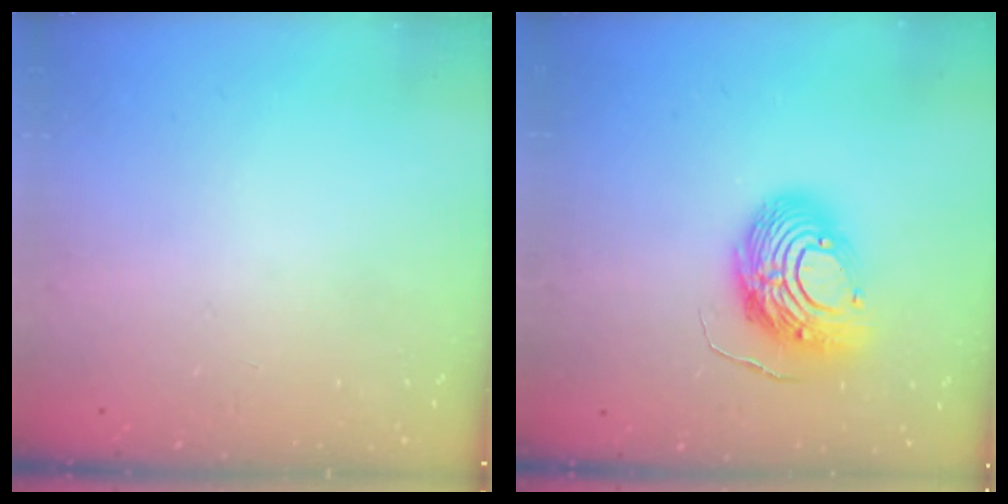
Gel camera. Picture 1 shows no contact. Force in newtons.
{"total": 12.4, "press": 12.3, "slide": 1.1}